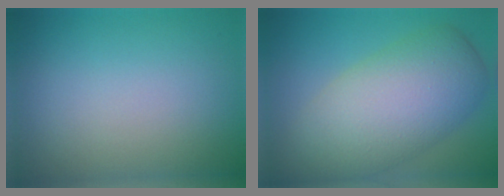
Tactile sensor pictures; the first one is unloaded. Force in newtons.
{"total": 9.5, "press": 9.5, "slide": 0.7}